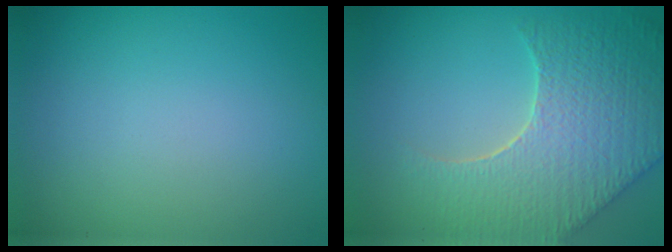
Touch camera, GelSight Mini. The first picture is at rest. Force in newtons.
{"total": 9.0, "press": 6.4, "slide": 6.3}